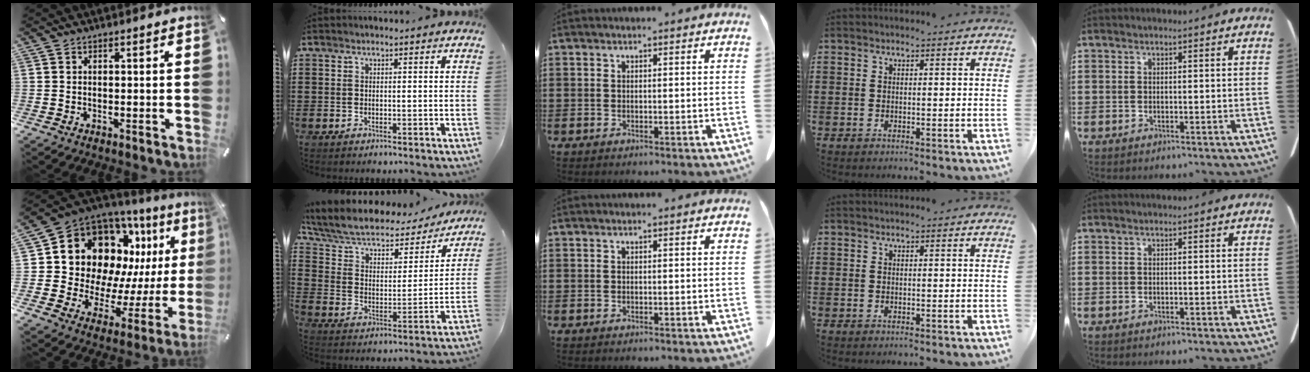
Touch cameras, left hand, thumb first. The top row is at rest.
{"thumb": {"total": 17.0, "force": [9.3, 12.0, 7.7], "torque": [-0.130, -0.092, 0.183]}, "index": {"total": 6.2, "force": [4.7, 2.7, 2.9], "torque": [-0.080, -0.034, 0.076]}}